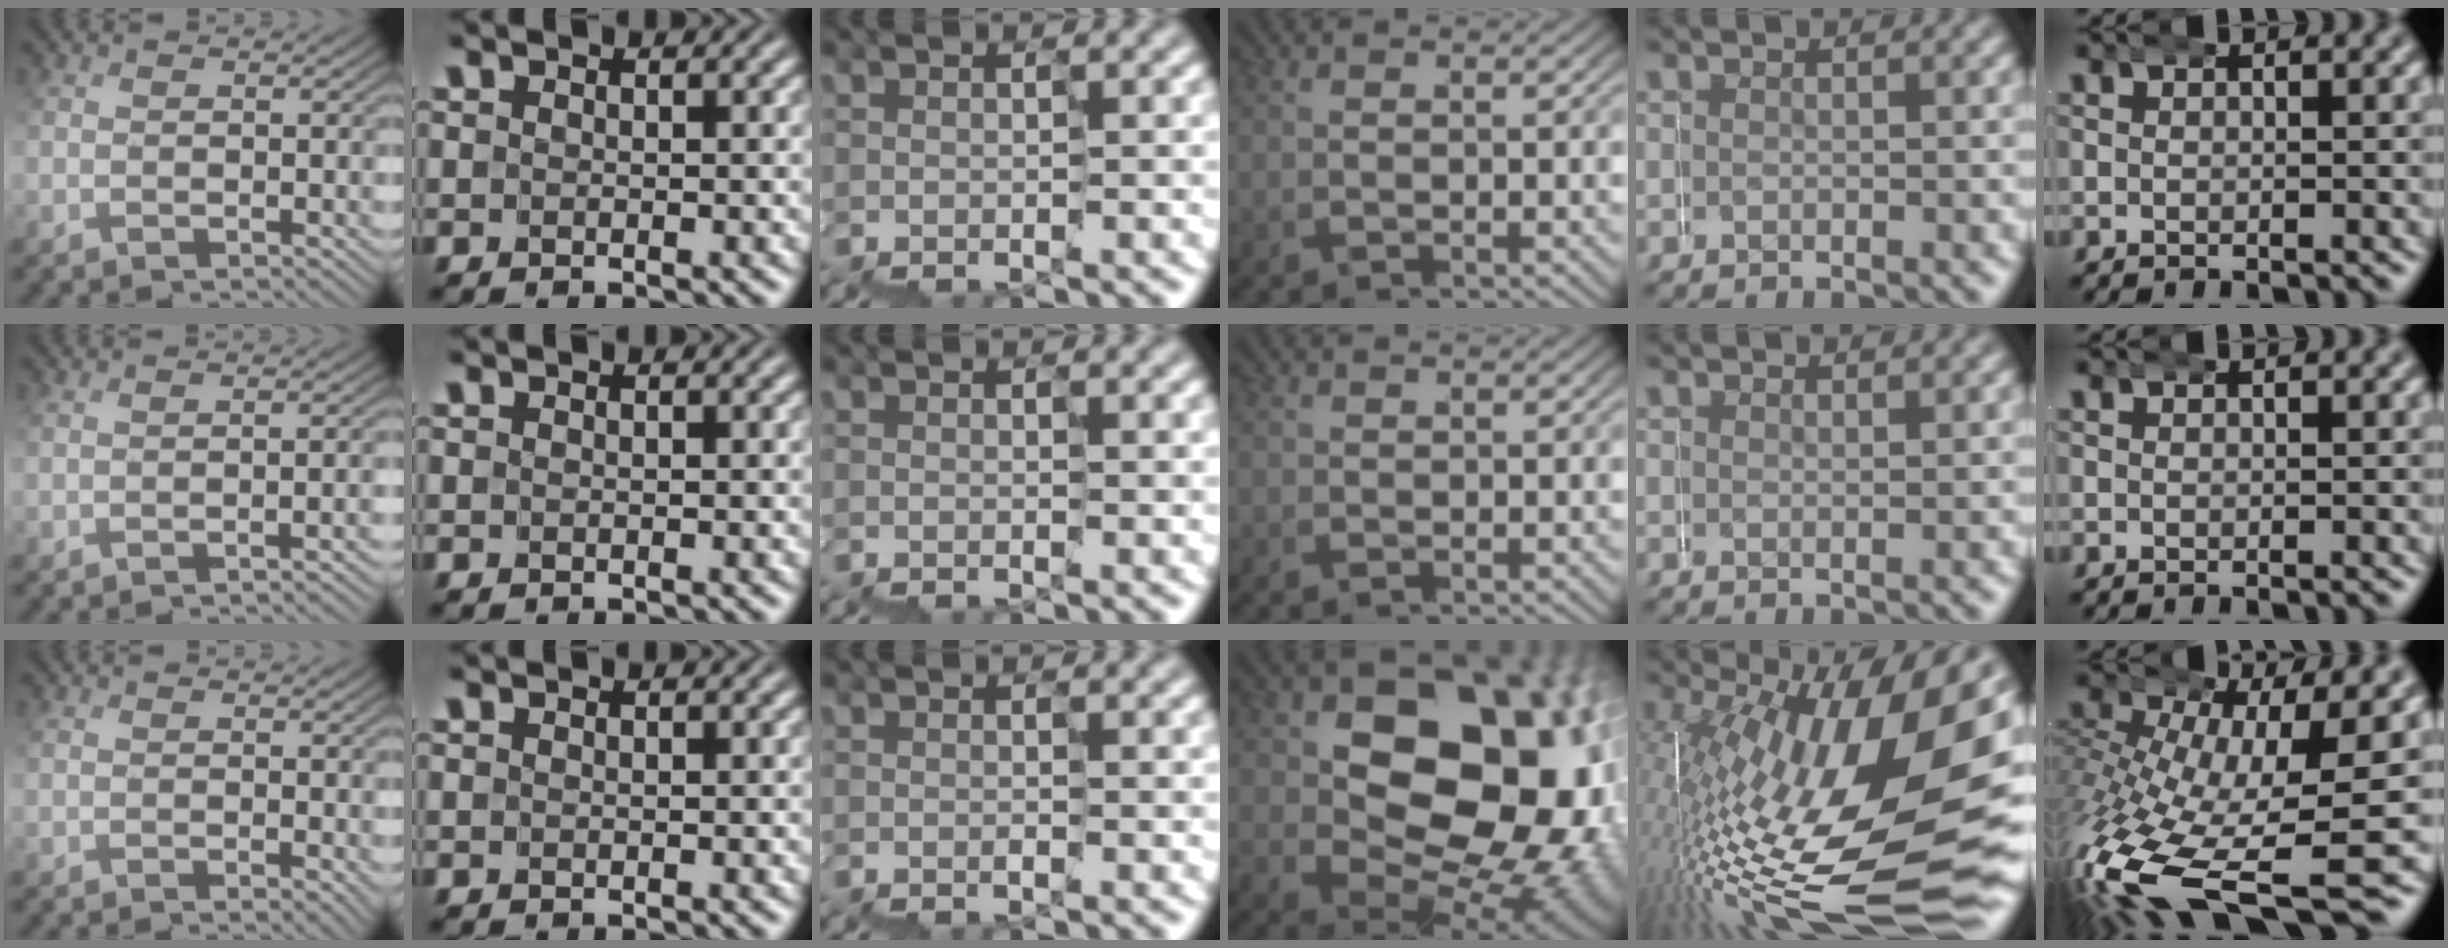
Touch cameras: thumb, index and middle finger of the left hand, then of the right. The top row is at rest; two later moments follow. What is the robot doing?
{"motion": "wrap", "object": "duck tape"}